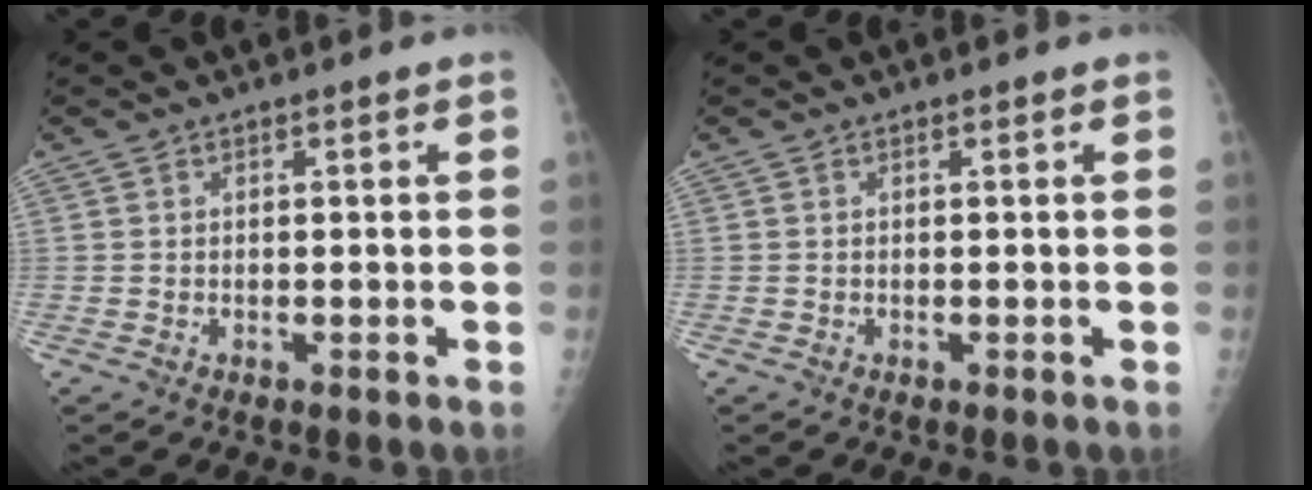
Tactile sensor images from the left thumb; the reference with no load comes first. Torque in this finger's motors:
{"motor_torque": [0.00, 0.00, 0.03, -0.04, 0.00]}